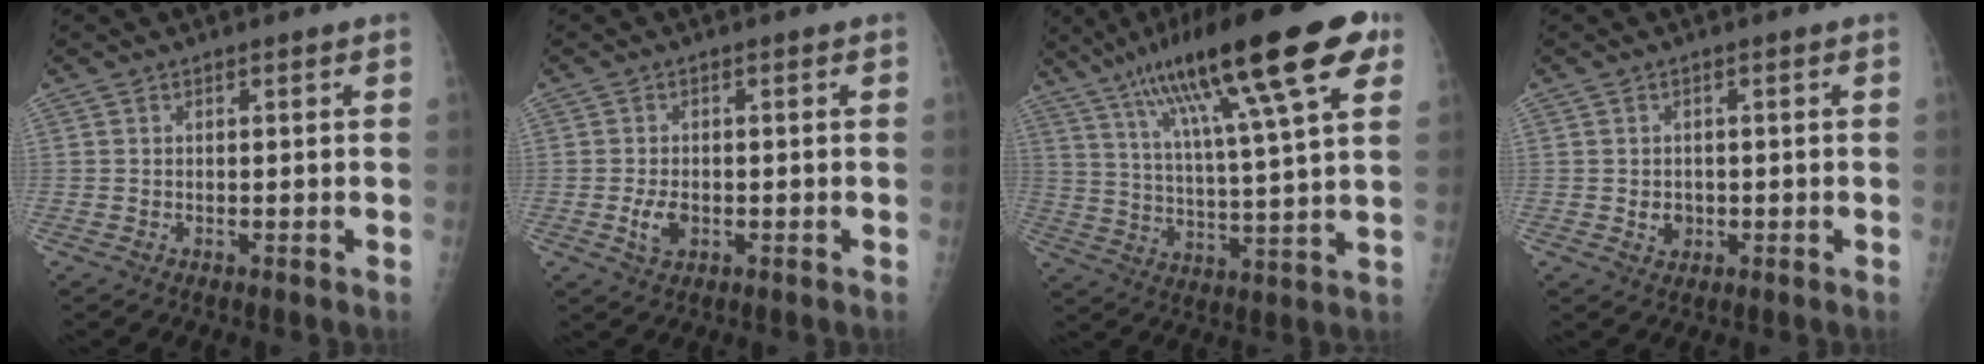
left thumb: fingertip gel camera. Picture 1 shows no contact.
{"total": 3.8, "force": [-1.0, 2.3, 2.8], "torque": [-0.051, 0.000, -0.015]}
{"total": 24.8, "force": [13.3, 4.4, 20.5], "torque": [-0.331, -0.007, 0.215]}
{"total": 2.7, "force": [-0.5, 2.3, 1.3], "torque": [-0.008, 0.003, -0.002]}